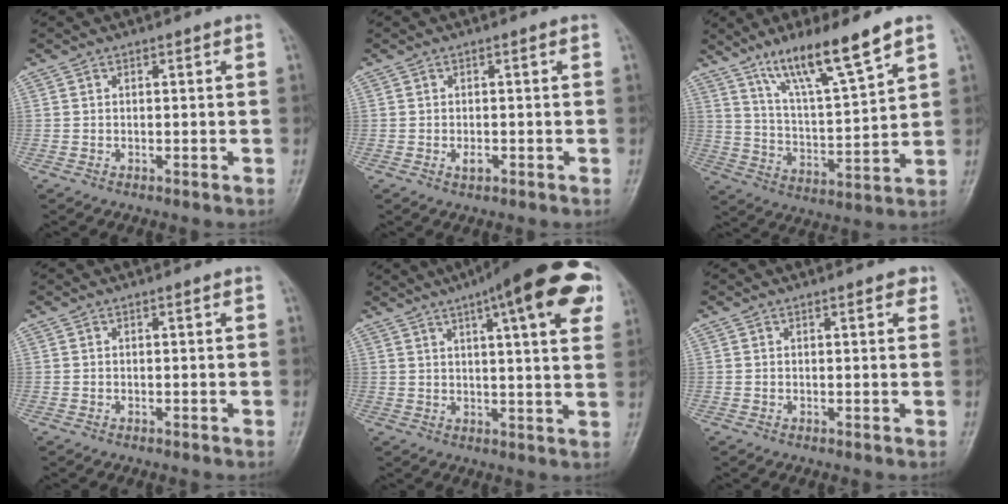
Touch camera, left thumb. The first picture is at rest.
{"total": 1.6, "force": [-0.4, 0.7, 1.4], "torque": [-0.019, 0.001, -0.004]}
{"total": 14.1, "force": [9.6, 1.7, 10.1], "torque": [-0.176, -0.051, 0.182]}
{"total": 0.0}
{"total": 20.5, "force": [10.2, 4.6, 17.1], "torque": [-0.225, -0.002, 0.131]}
{"total": 1.8, "force": [1.1, 0.7, 1.2], "torque": [-0.009, -0.002, 0.010]}